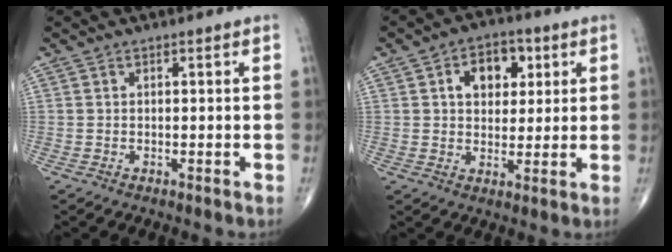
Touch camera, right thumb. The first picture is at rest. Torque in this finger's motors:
{"motor_torque": [-0.02, 0.14, 0.56, 0.21, 0.00]}